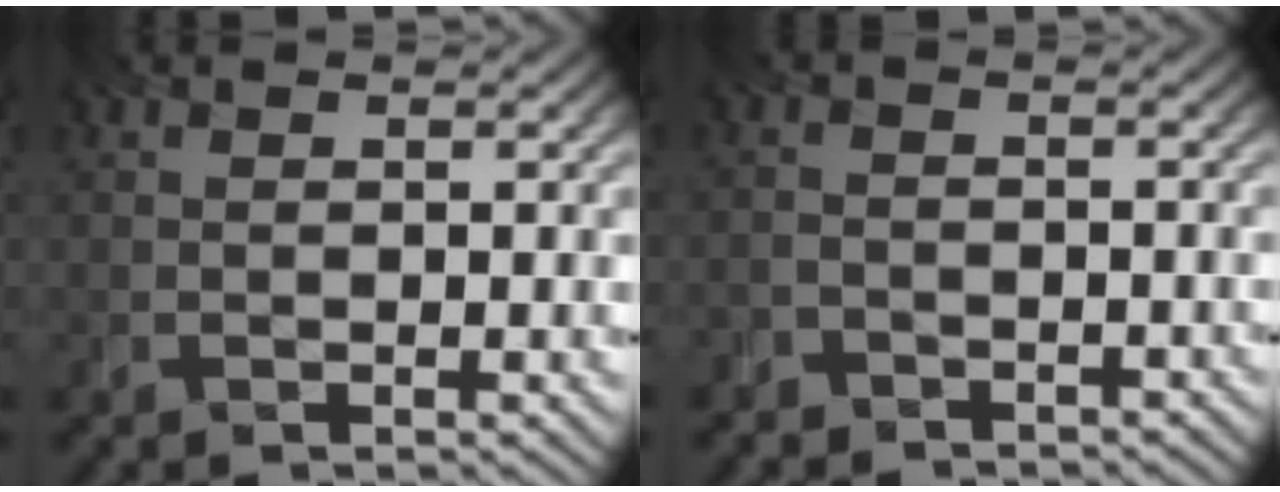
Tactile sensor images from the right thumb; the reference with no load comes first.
{"total": 3.0, "force": [-2.9, 0.8, 0.2], "torque": [0.004, -0.004, -0.058]}